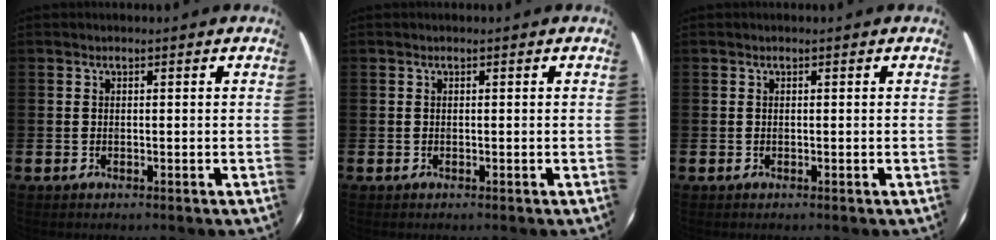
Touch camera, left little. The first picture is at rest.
{"total": 0.0}
{"total": 0.0}